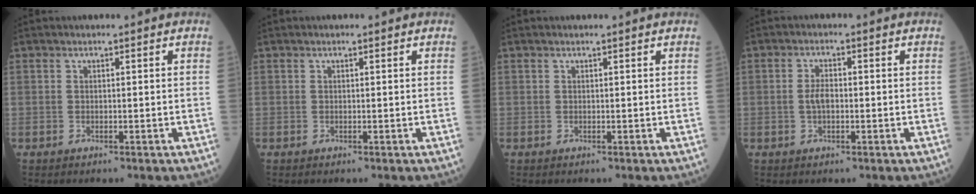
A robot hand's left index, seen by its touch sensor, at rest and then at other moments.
{"total": 0.0}
{"total": 0.8, "force": [0.7, 0.0, 0.3], "torque": [-0.008, 0.007, 0.010]}
{"total": 2.4, "force": [-0.4, 1.0, 2.2], "torque": [-0.046, 0.003, -0.006]}